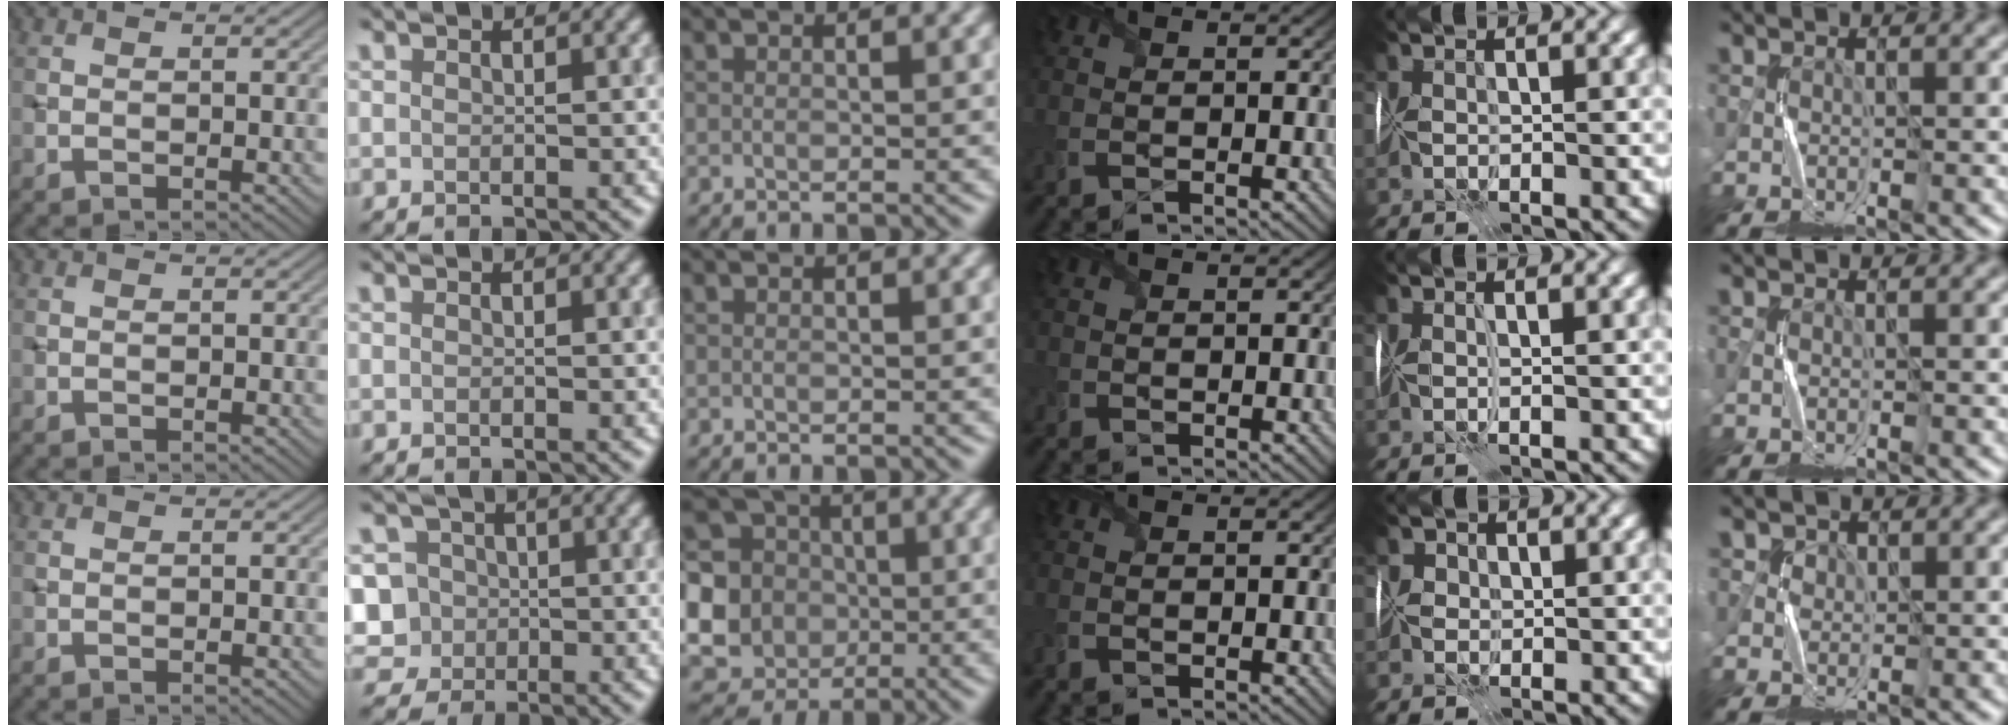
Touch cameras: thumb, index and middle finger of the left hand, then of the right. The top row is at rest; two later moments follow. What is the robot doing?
{"motion": "fold", "object": "wrapping paper"}